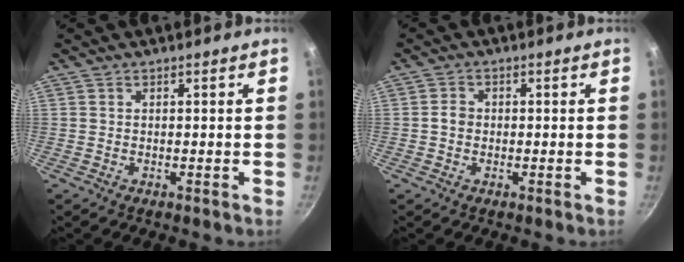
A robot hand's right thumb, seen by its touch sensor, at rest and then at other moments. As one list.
[{"total": 2.1, "force": [-0.3, 1.8, 1.1], "torque": [-0.012, 0.011, -0.006]}]